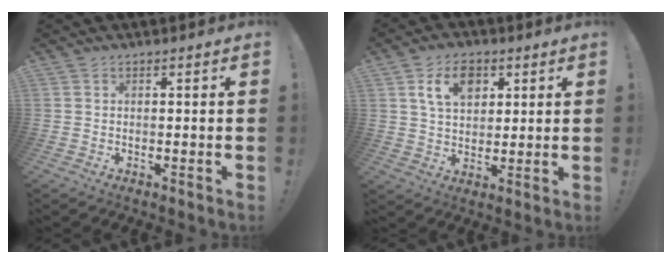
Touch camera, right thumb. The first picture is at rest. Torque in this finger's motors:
{"motor_torque": [0.00, 0.00, 0.00, 0.00, 0.02]}